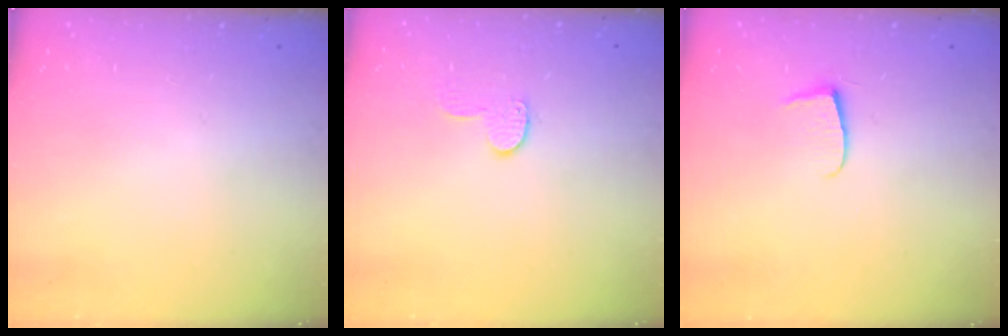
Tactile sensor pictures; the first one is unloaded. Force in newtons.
{"total": 5.6, "press": 5.6, "slide": 0.4}
{"total": 6.8, "press": 6.8, "slide": 0.6}